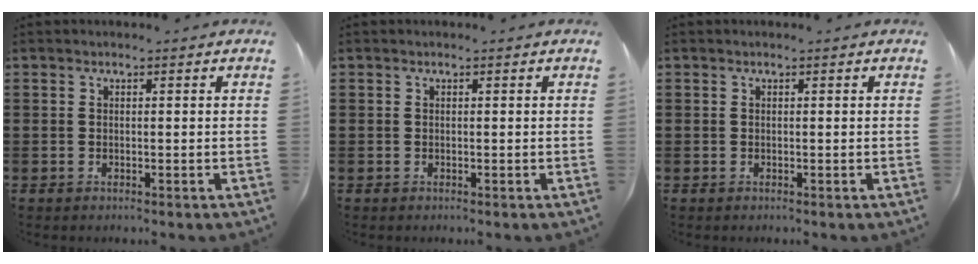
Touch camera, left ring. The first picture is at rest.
{"total": 0.0}
{"total": 0.0}